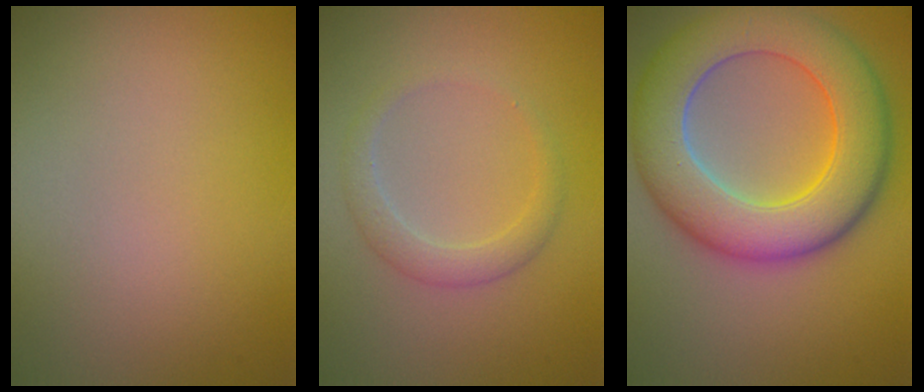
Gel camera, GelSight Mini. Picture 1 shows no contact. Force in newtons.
{"total": 2.1, "press": 2.1, "slide": 0.2}
{"total": 10.4, "press": 10.4, "slide": 0.4}